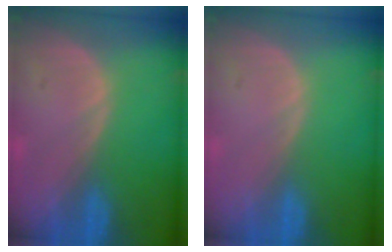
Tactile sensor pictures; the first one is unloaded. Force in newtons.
{"total": 0.0}